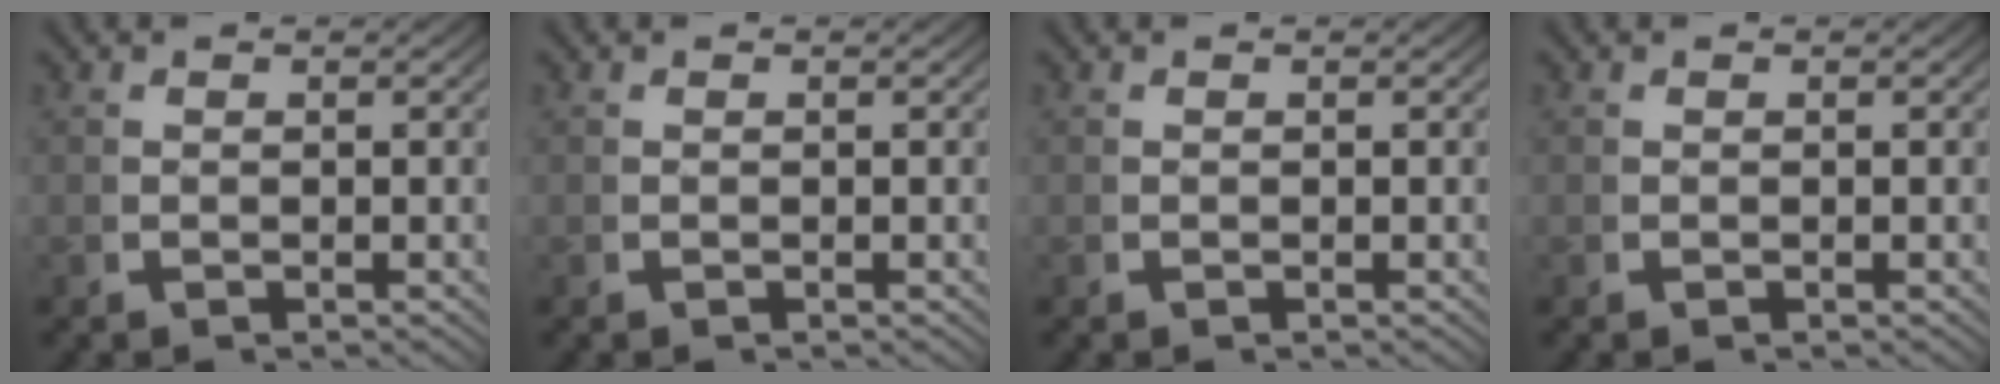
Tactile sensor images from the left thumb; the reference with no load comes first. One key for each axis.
{"total": 0.0}
{"total": 0.0}
{"total": 0.0}